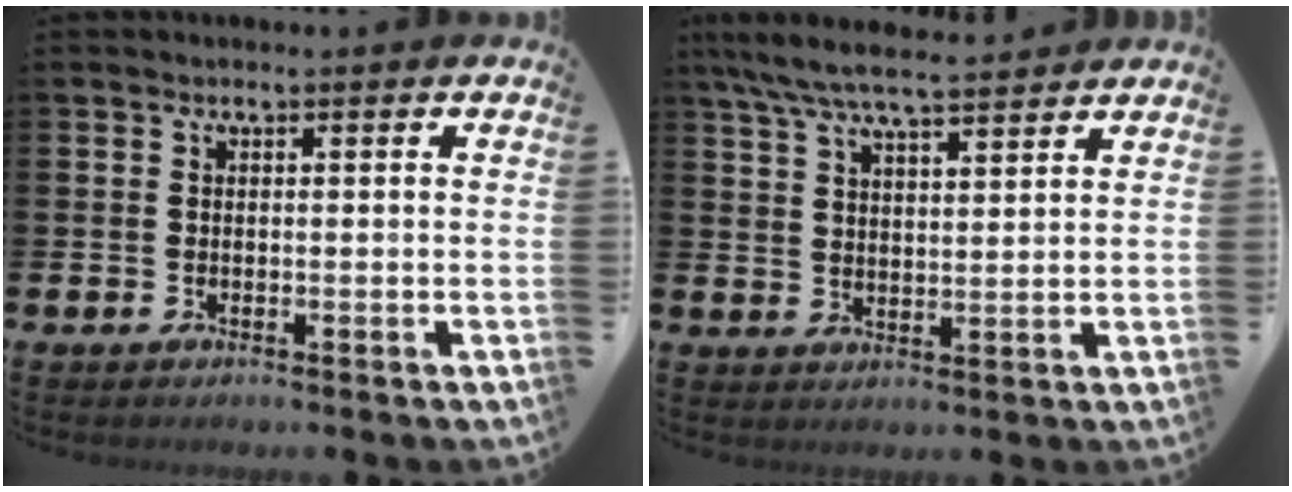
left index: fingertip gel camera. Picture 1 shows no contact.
{"total": 7.3, "force": [6.6, 1.0, 2.8], "torque": [-0.080, -0.023, 0.121]}